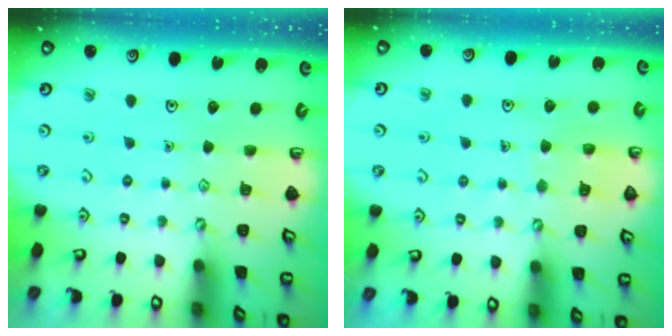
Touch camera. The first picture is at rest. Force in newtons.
{"total": 4.8, "press": 4.8, "slide": 0.4}